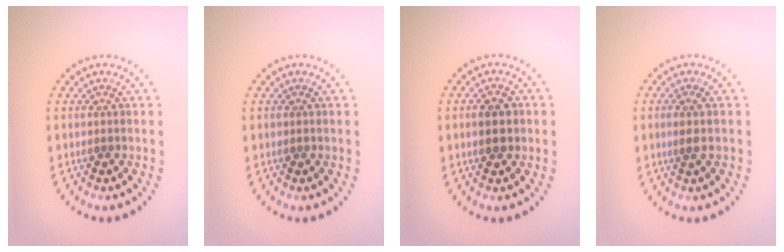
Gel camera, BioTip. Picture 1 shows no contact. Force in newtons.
{"total": 0.0}
{"total": 2.6, "press": 2.6, "slide": 0.1}
{"total": 1.1, "press": 0.7, "slide": 0.8}